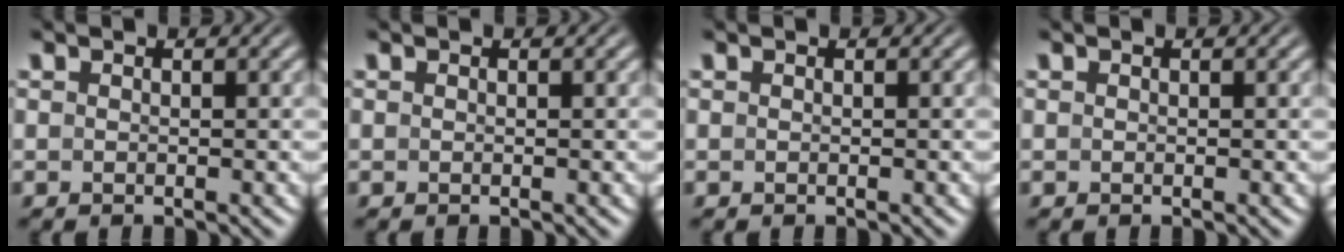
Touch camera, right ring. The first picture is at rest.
{"total": 0.0}
{"total": 0.0}
{"total": 0.0}